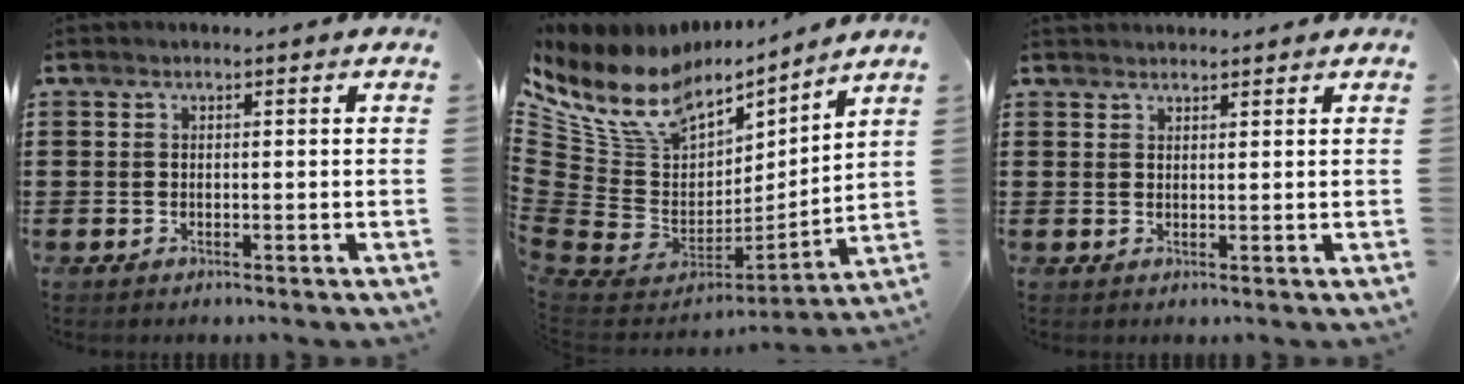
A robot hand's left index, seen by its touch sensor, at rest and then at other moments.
{"total": 11.6, "force": [7.5, 7.4, 4.9], "torque": [-0.157, -0.060, 0.136]}
{"total": 1.4, "force": [1.4, 0.2, 0.0], "torque": [-0.002, 0.000, 0.028]}